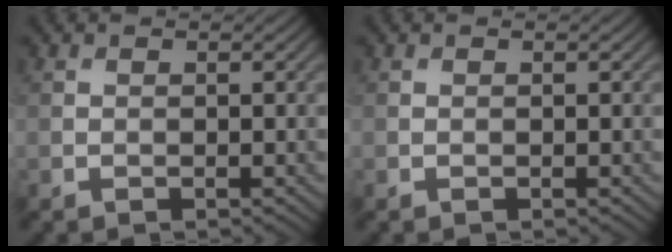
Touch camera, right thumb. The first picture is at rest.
{"total": 0.0}